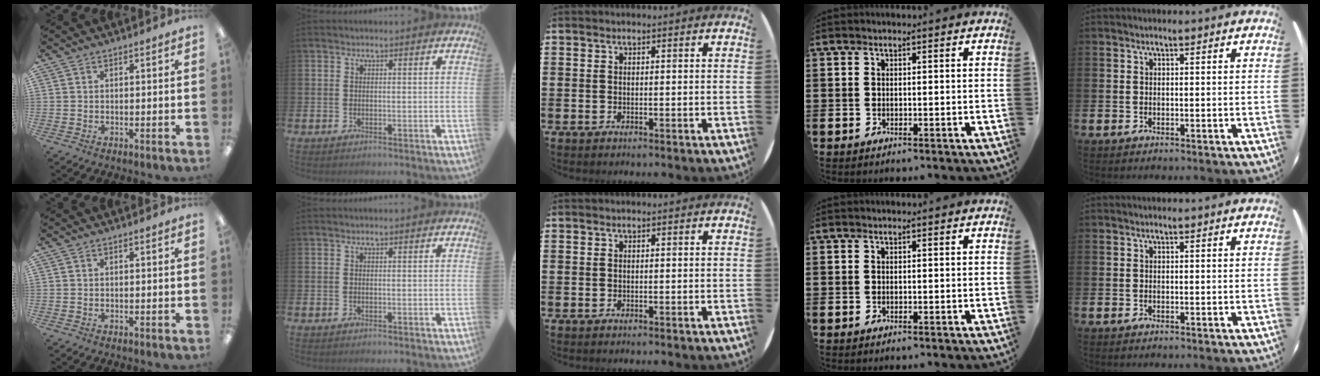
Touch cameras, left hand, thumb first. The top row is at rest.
{}